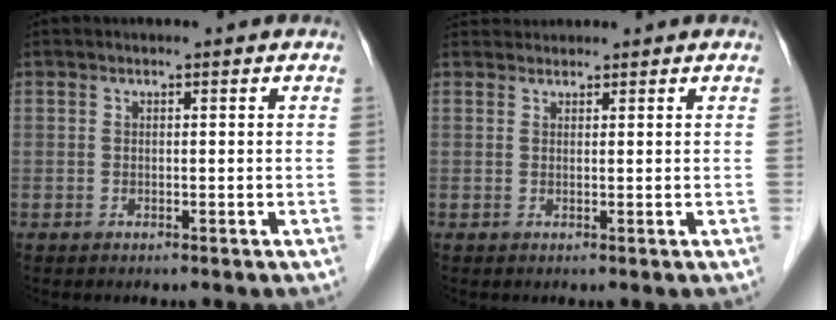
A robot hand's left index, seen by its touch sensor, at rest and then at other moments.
{"total": 1.7, "force": [1.6, 0.4, -0.5], "torque": [0.006, 0.016, 0.032]}